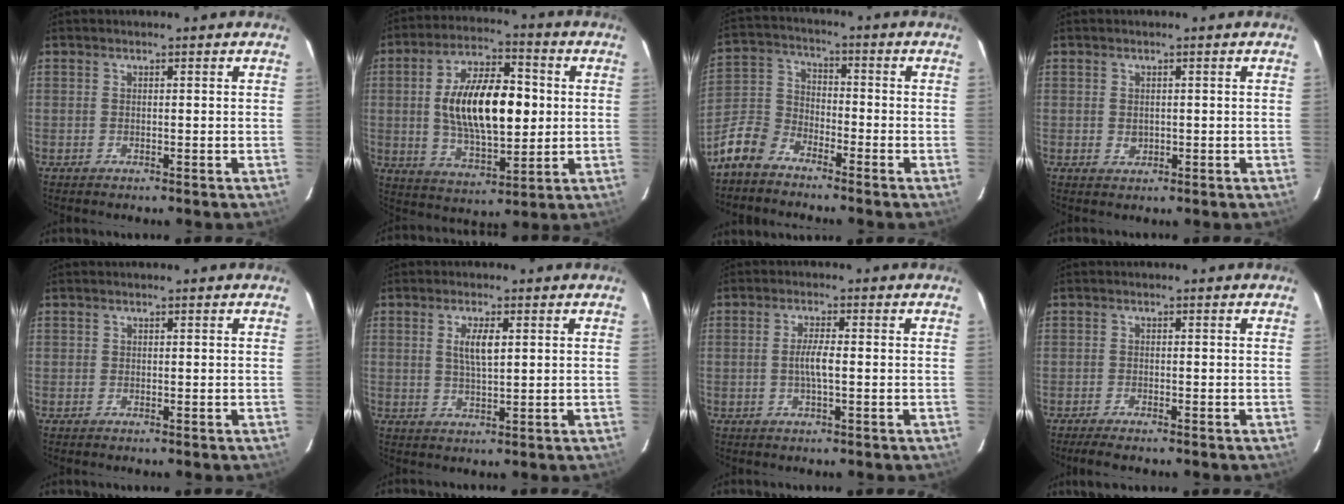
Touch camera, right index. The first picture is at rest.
{"total": 17.5, "force": [1.1, 8.0, 15.5], "torque": [-0.270, 0.015, 0.027]}
{"total": 10.2, "force": [-7.5, 5.5, 4.2], "torque": [-0.110, 0.019, -0.157]}
{"total": 1.4, "force": [0.1, 1.3, 0.7], "torque": [-0.009, 0.001, 0.003]}
{"total": 0.0}
{"total": 4.2, "force": [1.2, 1.2, 3.8], "torque": [-0.071, 0.000, 0.023]}
{"total": 3.3, "force": [-0.4, 0.3, 3.3], "torque": [-0.062, 0.001, -0.007]}
{"total": 3.1, "force": [-2.7, 0.4, 1.6], "torque": [-0.040, -0.011, -0.045]}